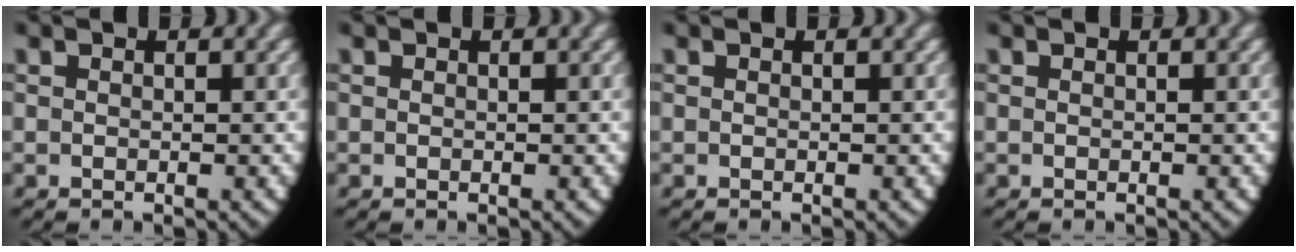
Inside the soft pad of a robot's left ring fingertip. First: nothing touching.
{"total": 0.0}
{"total": 0.0}
{"total": 0.0}